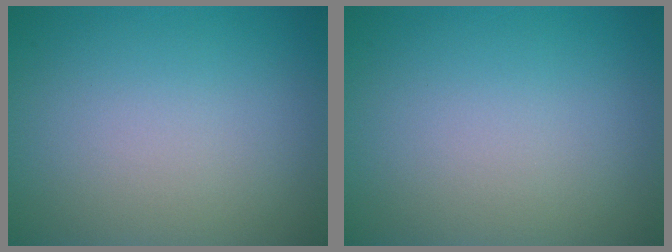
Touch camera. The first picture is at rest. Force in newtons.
{"total": 0.0}